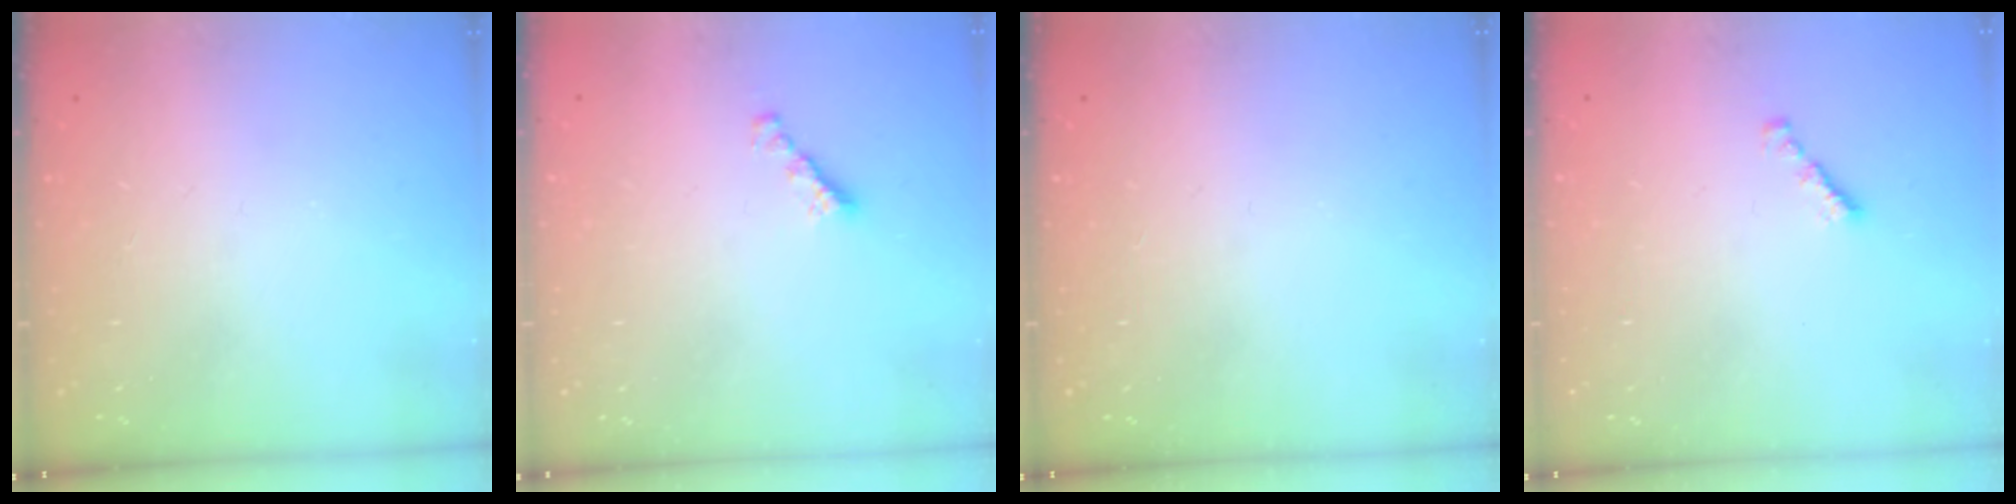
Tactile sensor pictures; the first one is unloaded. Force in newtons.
{"total": 2.5, "press": 2.5, "slide": 0.5}
{"total": 0.0}
{"total": 1.0, "press": 0.8, "slide": 0.5}